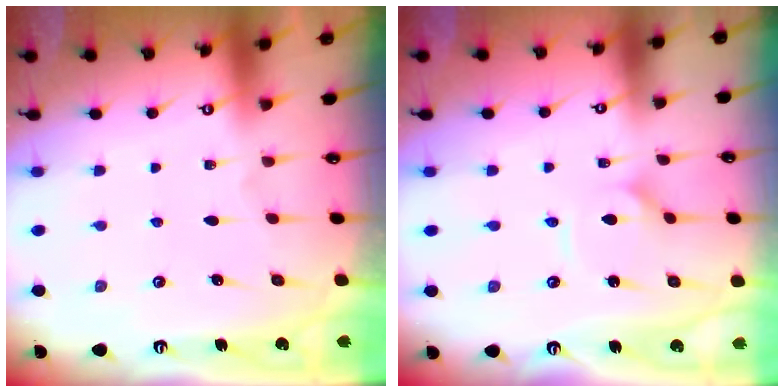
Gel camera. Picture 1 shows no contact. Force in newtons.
{"total": 2.9, "press": 2.9, "slide": 0.2}